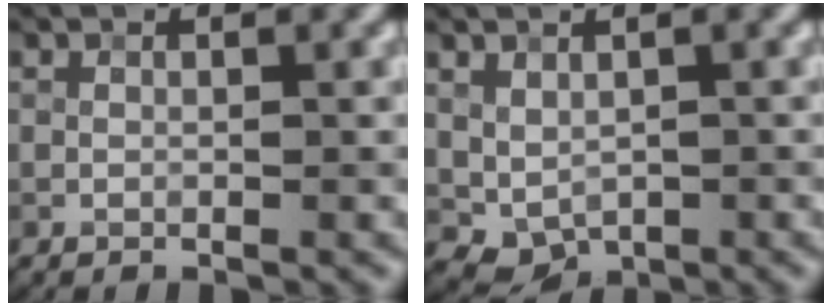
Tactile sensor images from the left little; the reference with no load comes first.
{"total": 2.4, "force": [0.5, 1.8, 1.5], "torque": [-0.026, -0.010, 0.020]}